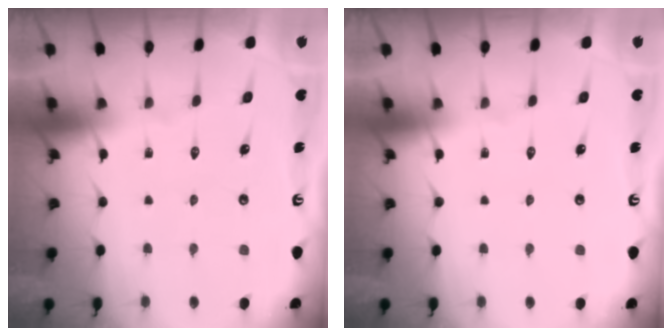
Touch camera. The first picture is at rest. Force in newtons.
{"total": 0.0}